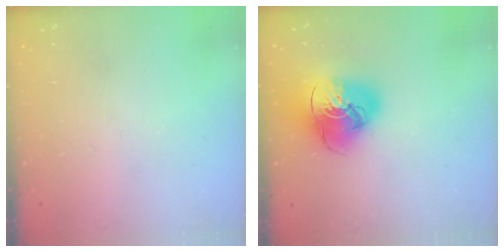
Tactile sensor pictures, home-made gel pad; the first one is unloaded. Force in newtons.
{"total": 17.2, "press": 17.1, "slide": 2.0}